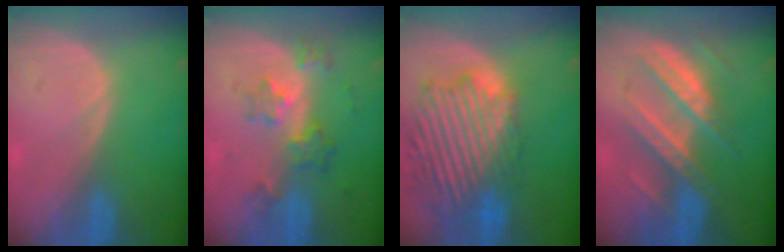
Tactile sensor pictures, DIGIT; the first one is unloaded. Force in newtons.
{"total": 6.1, "press": 5.5, "slide": 2.5}
{"total": 14.1, "press": 12.1, "slide": 7.2}
{"total": 7.9, "press": 7.9, "slide": 0.4}